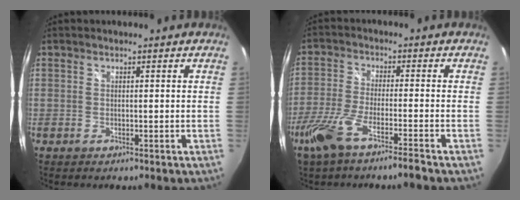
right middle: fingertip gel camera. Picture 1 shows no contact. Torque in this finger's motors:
{"motor_torque": [1.11, -1.00, 0.57, 0.17]}